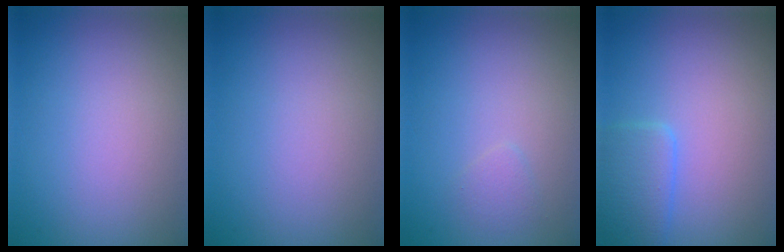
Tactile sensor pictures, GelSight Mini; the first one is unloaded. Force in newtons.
{"total": 0.0}
{"total": 0.8, "press": 0.8, "slide": 0.0}
{"total": 2.6, "press": 2.5, "slide": 0.3}